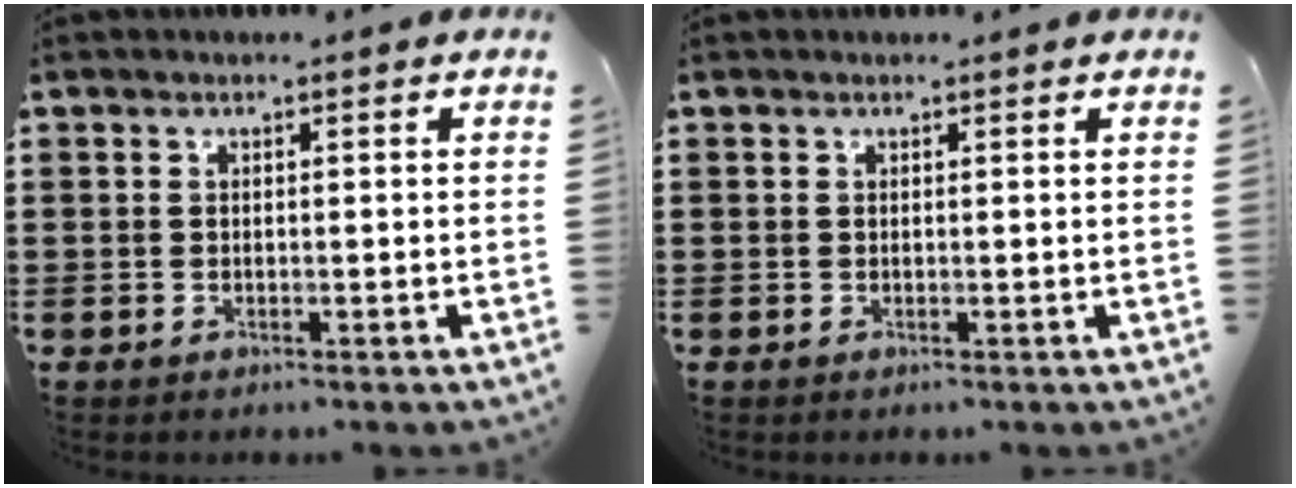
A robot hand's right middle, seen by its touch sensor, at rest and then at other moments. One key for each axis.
{"total": 0.0}